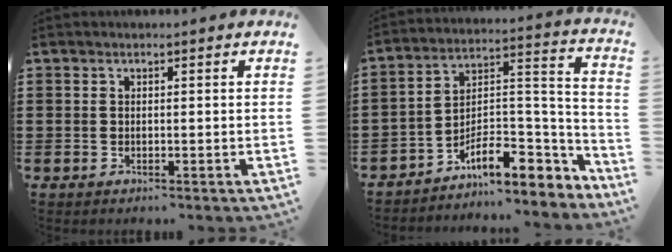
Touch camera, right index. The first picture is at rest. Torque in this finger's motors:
{"motor_torque": [0.88, -0.30, 0.41, 0.04]}